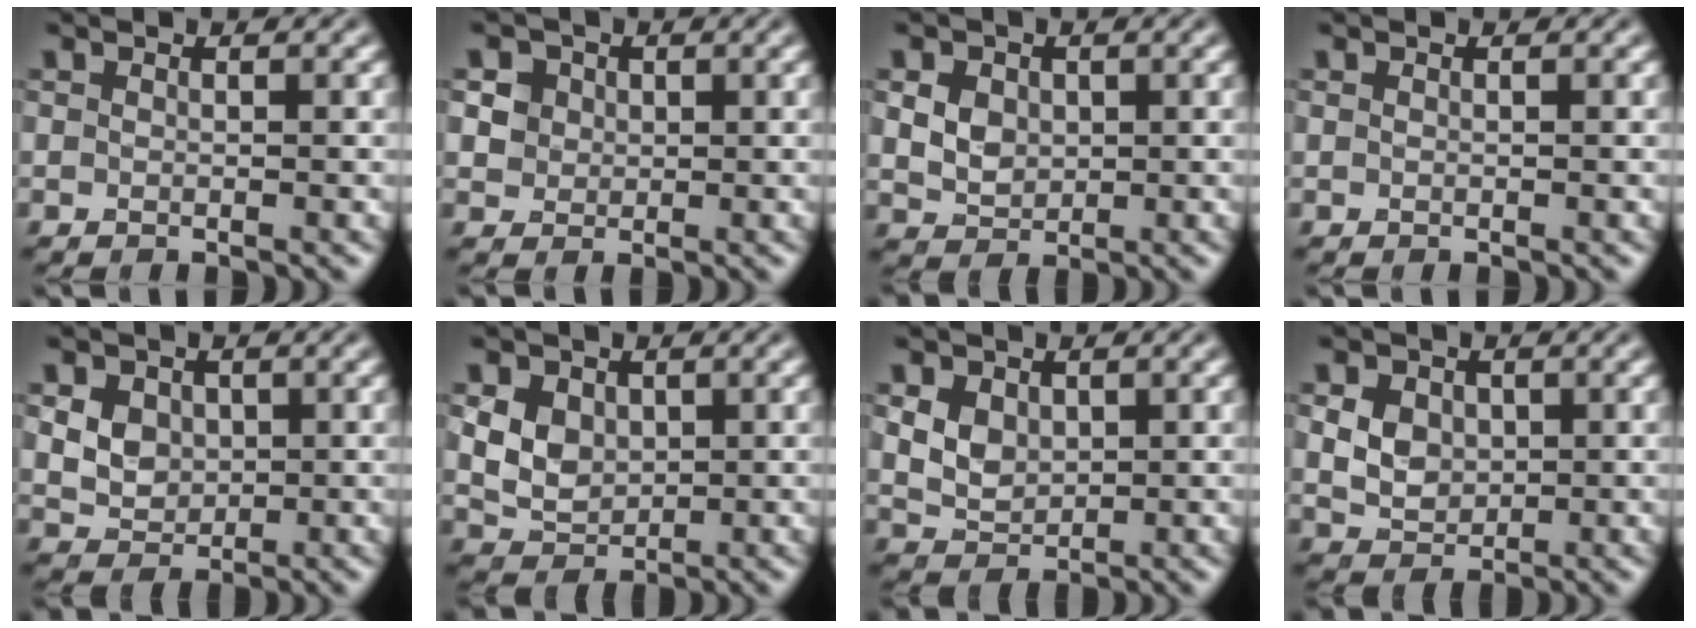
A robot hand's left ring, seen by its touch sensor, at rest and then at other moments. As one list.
[{"total": 3.9, "force": [1.7, 3.1, 1.6], "torque": [-0.036, 0.011, 0.027]}, {"total": 3.7, "force": [1.0, 3.0, 2.0], "torque": [-0.046, 0.008, 0.016]}, {"total": 0.0}, {"total": 5.3, "force": [1.7, 4.3, 2.7], "torque": [-0.055, 0.022, 0.025]}, {"total": 4.0, "force": [0.9, 3.2, 2.2], "torque": [-0.052, 0.003, 0.017]}, {"total": 3.1, "force": [0.9, 2.4, 1.7], "torque": [-0.035, -0.003, 0.017]}, {"total": 4.4, "force": [1.1, 3.5, 2.4], "torque": [-0.050, 0.012, 0.012]}]